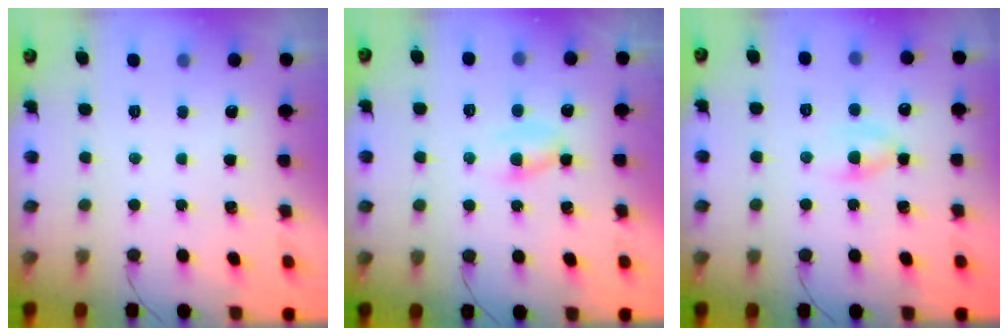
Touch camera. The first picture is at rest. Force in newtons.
{"total": 3.1, "press": 3.0, "slide": 0.9}
{"total": 3.8, "press": 3.6, "slide": 1.3}